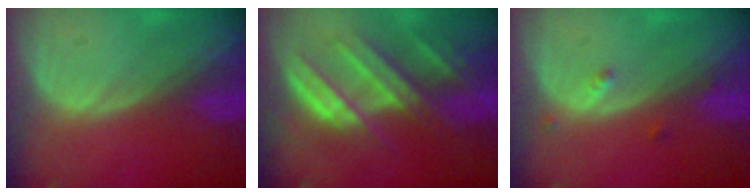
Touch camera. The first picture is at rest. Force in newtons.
{"total": 9.0, "press": 8.2, "slide": 3.6}
{"total": 1.6, "press": 1.3, "slide": 0.8}